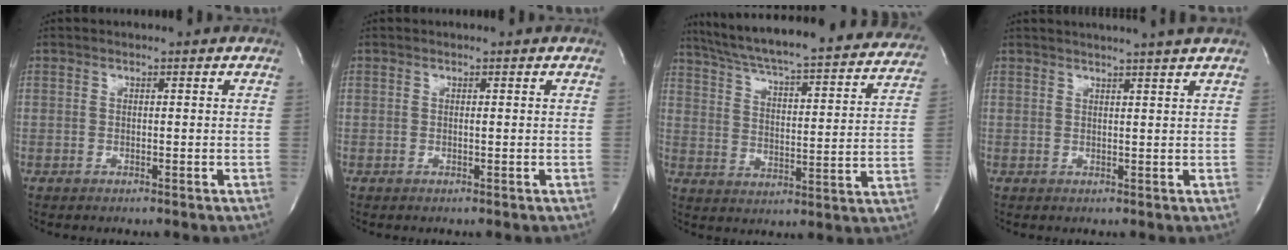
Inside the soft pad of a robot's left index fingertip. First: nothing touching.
{"total": 0.0}
{"total": 31.5, "force": [28.2, 4.1, 13.3], "torque": [-0.220, -0.049, 0.362]}
{"total": 7.0, "force": [6.3, -1.3, 2.9], "torque": [-0.038, 0.009, 0.070]}